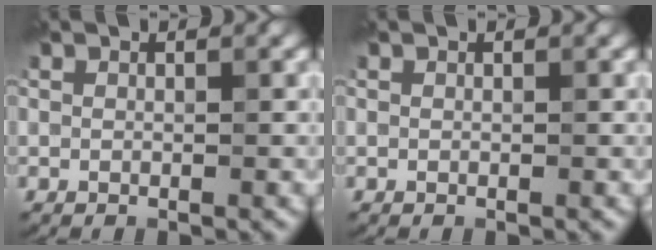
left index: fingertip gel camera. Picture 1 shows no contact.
{"total": 0.0}